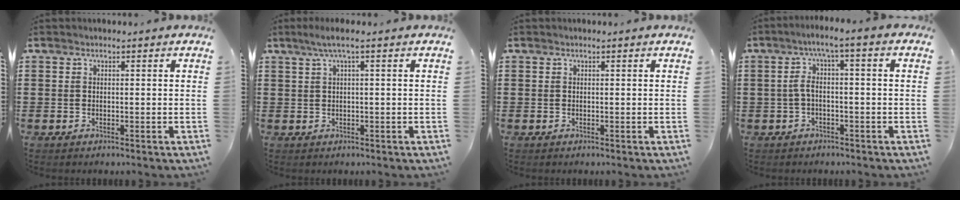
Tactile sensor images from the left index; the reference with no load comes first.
{"total": 2.2, "force": [0.5, -0.1, 2.1], "torque": [-0.039, -0.001, 0.006]}
{"total": 0.0}
{"total": 3.9, "force": [-1.3, 0.2, 3.7], "torque": [-0.081, -0.002, -0.031]}